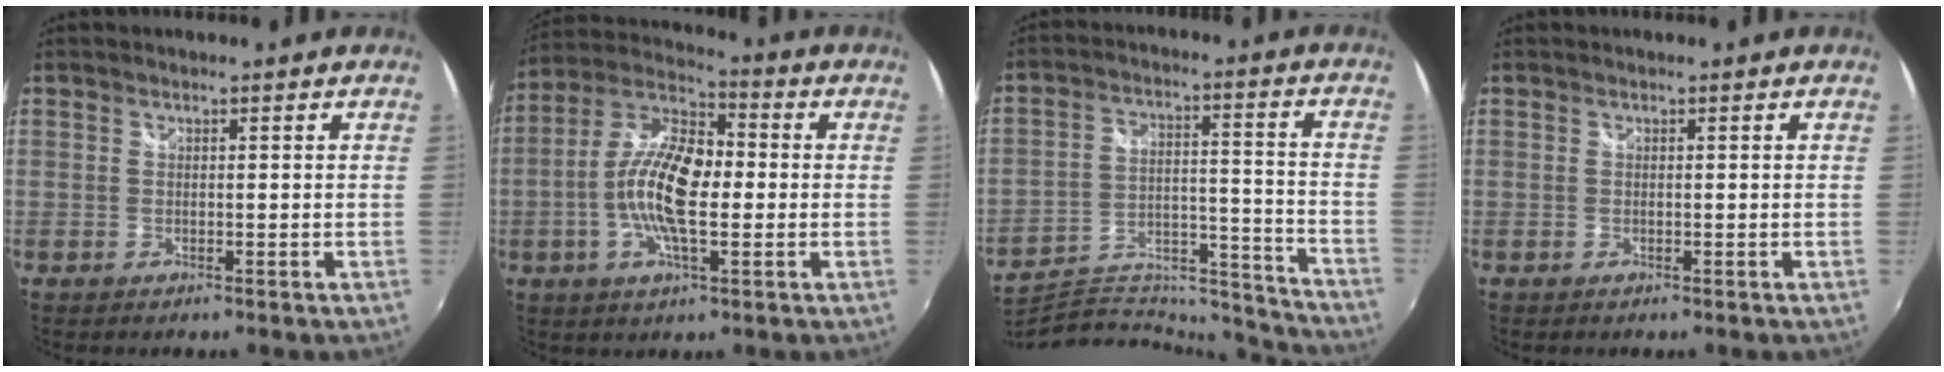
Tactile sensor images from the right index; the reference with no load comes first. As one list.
[{"total": 13.8, "force": [-1.4, 5.3, 12.7], "torque": [-0.250, 0.011, -0.035]}, {"total": 22.1, "force": [-19.8, 7.3, 6.6], "torque": [-0.119, 0.034, -0.265]}, {"total": 0.0}]